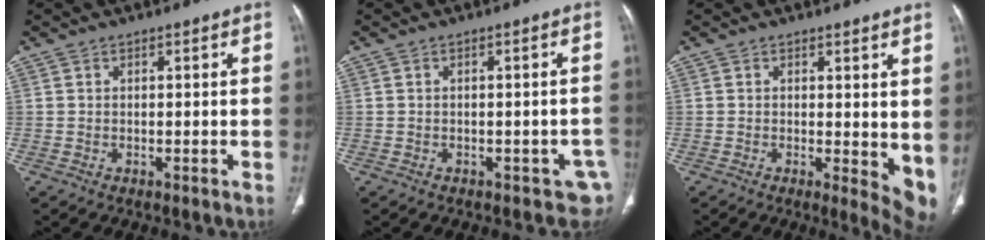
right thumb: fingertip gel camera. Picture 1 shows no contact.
{"total": 4.9, "force": [-2.4, 3.2, 2.8], "torque": [-0.008, 0.012, -0.030]}
{"total": 6.9, "force": [0.7, 2.7, 6.3], "torque": [-0.071, -0.017, 0.011]}